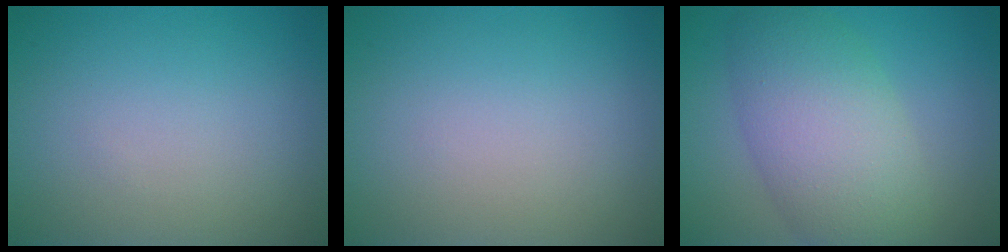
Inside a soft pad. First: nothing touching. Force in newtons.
{"total": 0.0}
{"total": 7.8, "press": 7.8, "slide": 0.4}